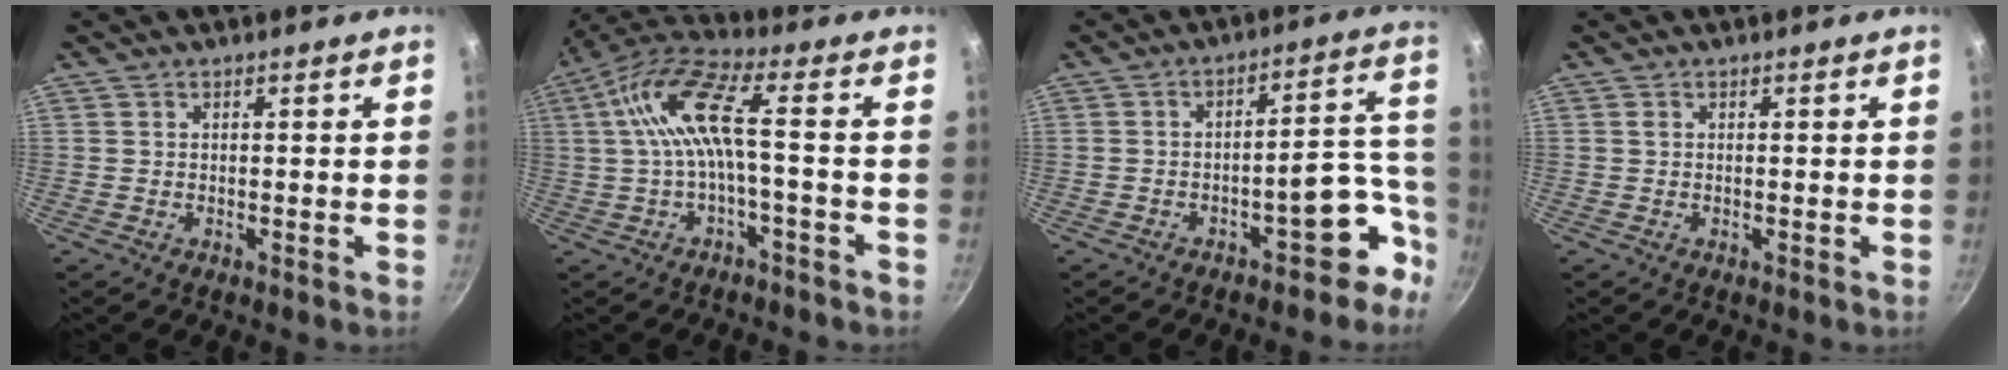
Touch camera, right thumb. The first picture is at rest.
{"total": 11.3, "force": [-0.6, 2.8, 10.9], "torque": [-0.233, 0.033, -0.015]}
{"total": 10.5, "force": [-6.0, 5.0, 7.0], "torque": [-0.010, 0.085, -0.075]}
{"total": 1.1, "force": [0.4, 0.8, 0.6], "torque": [-0.012, 0.001, 0.006]}